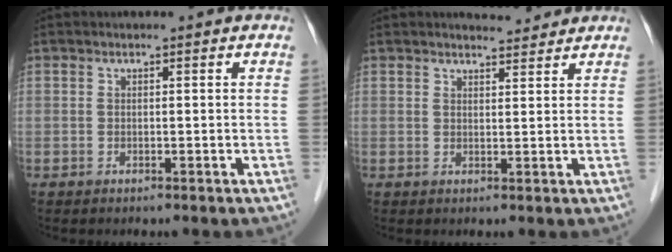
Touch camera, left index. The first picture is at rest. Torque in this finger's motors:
{"motor_torque": [0.58, -0.70, 0.14, 0.02]}